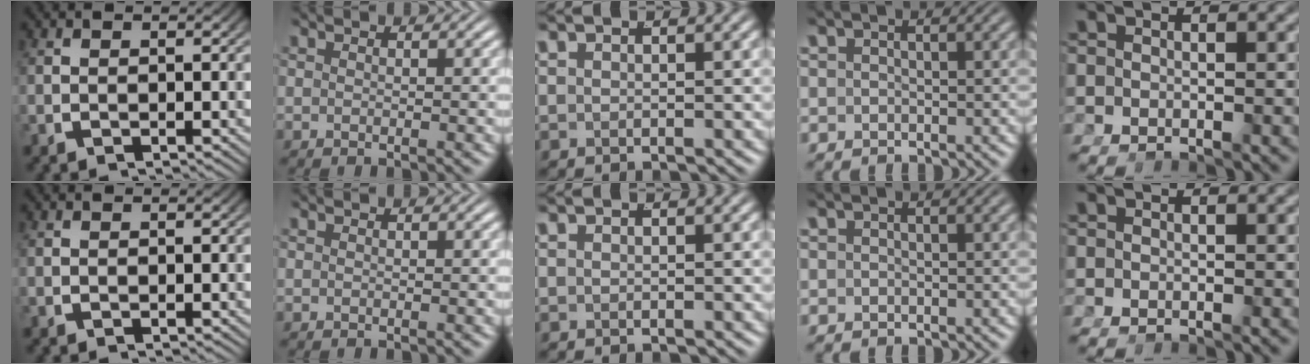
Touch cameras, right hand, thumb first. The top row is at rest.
{}